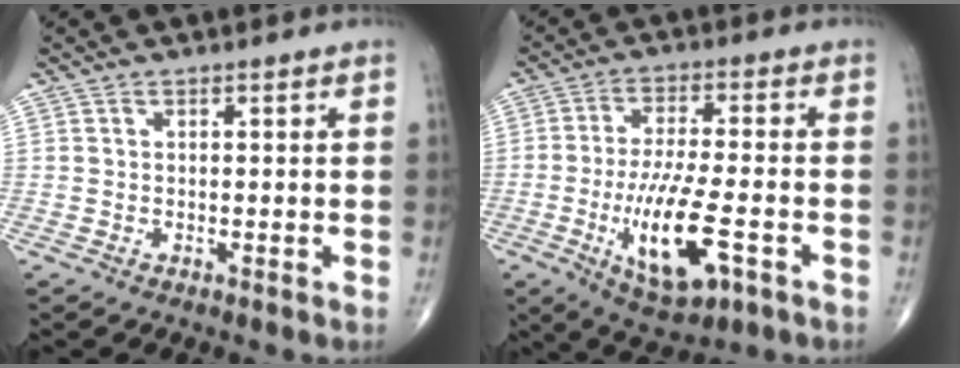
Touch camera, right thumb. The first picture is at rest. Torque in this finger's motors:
{"motor_torque": [2.95, 2.06, 1.44, -0.54, 0.51]}